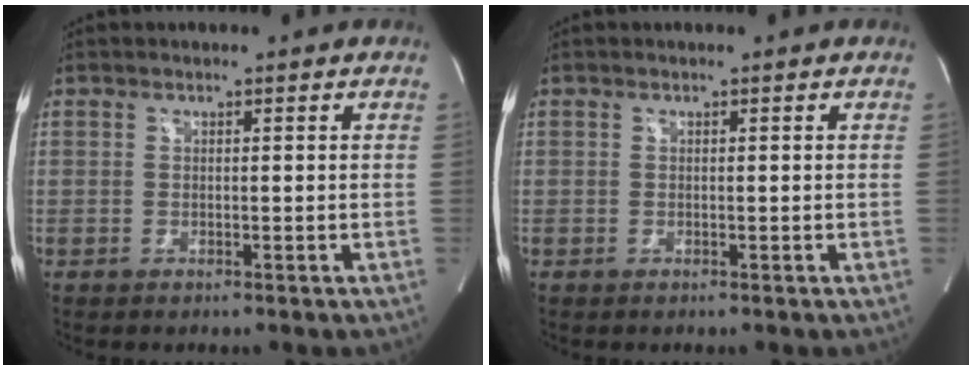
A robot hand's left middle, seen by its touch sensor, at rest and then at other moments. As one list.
[{"total": 0.0}]